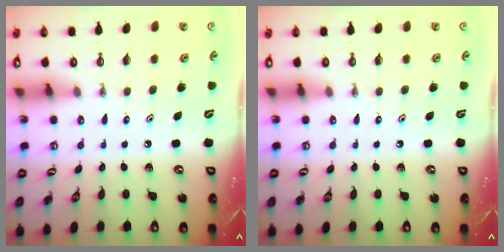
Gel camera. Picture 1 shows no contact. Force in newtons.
{"total": 0.0}